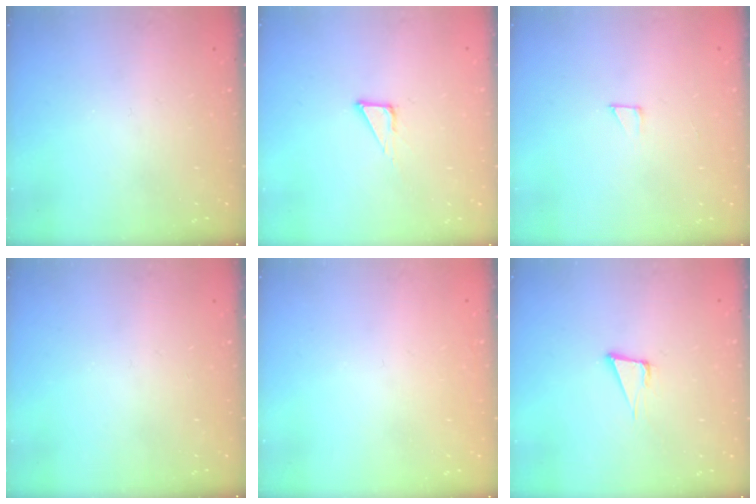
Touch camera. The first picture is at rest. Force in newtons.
{"total": 1.9, "press": 1.9, "slide": 0.1}
{"total": 1.9, "press": 1.9, "slide": 0.1}
{"total": 0.0}
{"total": 1.6, "press": 1.6, "slide": 0.1}
{"total": 5.7, "press": 4.6, "slide": 3.2}